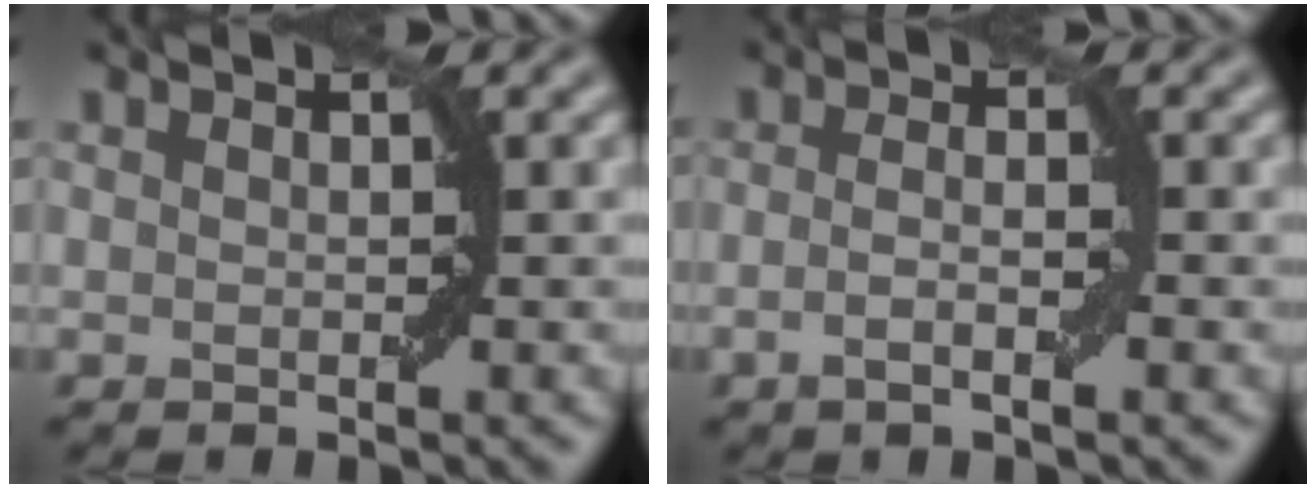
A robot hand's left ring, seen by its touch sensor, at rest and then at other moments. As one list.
[{"total": 2.2, "force": [-0.7, 0.5, 2.0], "torque": [-0.038, -0.001, -0.015]}]